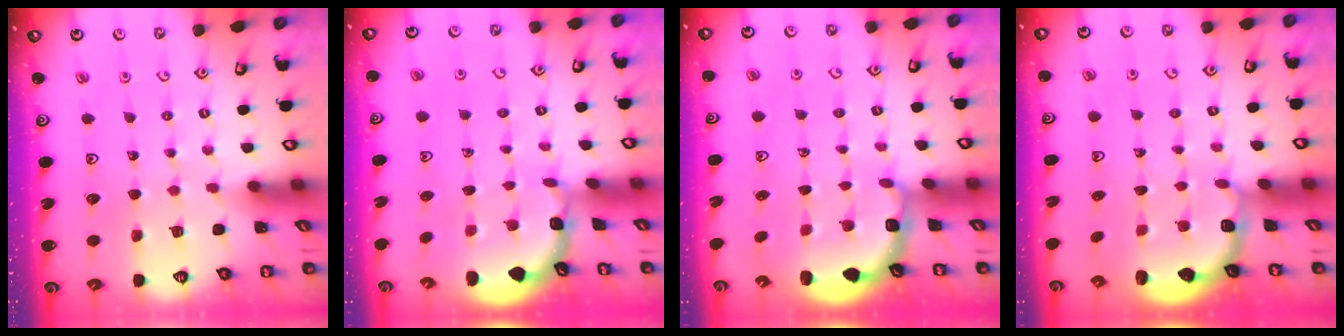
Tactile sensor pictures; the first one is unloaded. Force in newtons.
{"total": 1.5, "press": 1.5, "slide": 0.2}
{"total": 2.8, "press": 2.3, "slide": 1.7}
{"total": 2.8, "press": 2.1, "slide": 1.9}